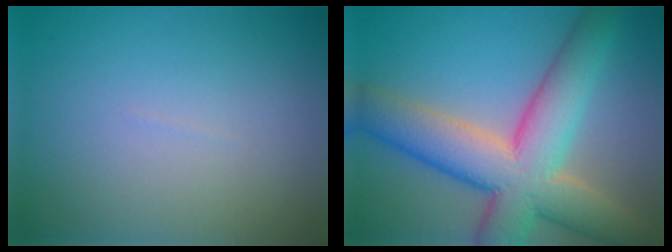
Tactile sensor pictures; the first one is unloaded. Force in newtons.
{"total": 11.0, "press": 11.0, "slide": 0.6}